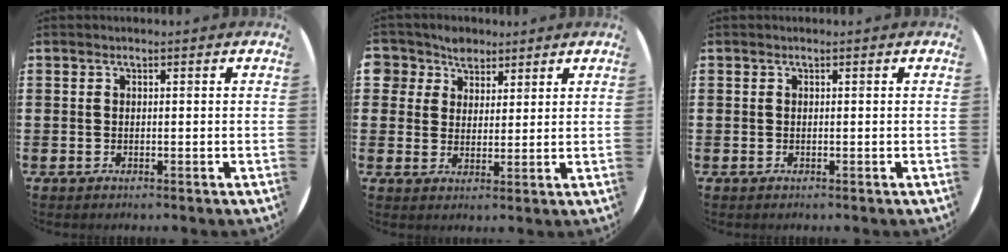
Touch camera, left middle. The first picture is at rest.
{"total": 4.5, "force": [3.4, 3.0, -0.3], "torque": [-0.007, 0.002, 0.063]}
{"total": 0.0}